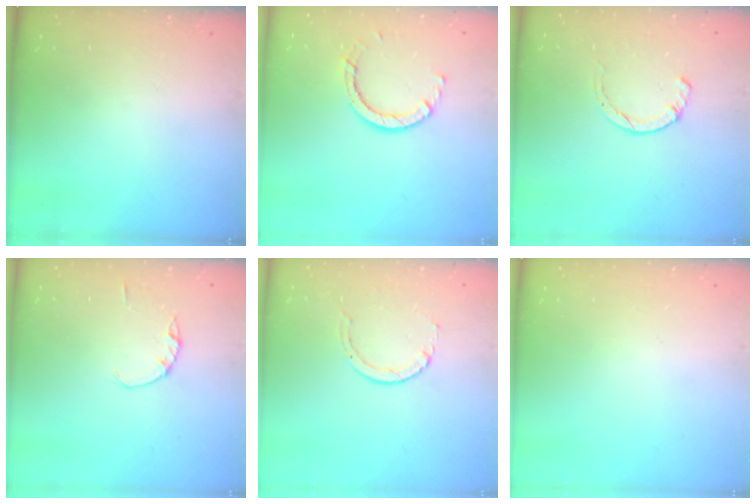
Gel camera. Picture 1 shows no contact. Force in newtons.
{"total": 5.1, "press": 5.1, "slide": 0.3}
{"total": 2.3, "press": 2.3, "slide": 0.5}
{"total": 1.0, "press": 1.0, "slide": 0.2}
{"total": 3.2, "press": 3.2, "slide": 0.4}
{"total": 0.0}